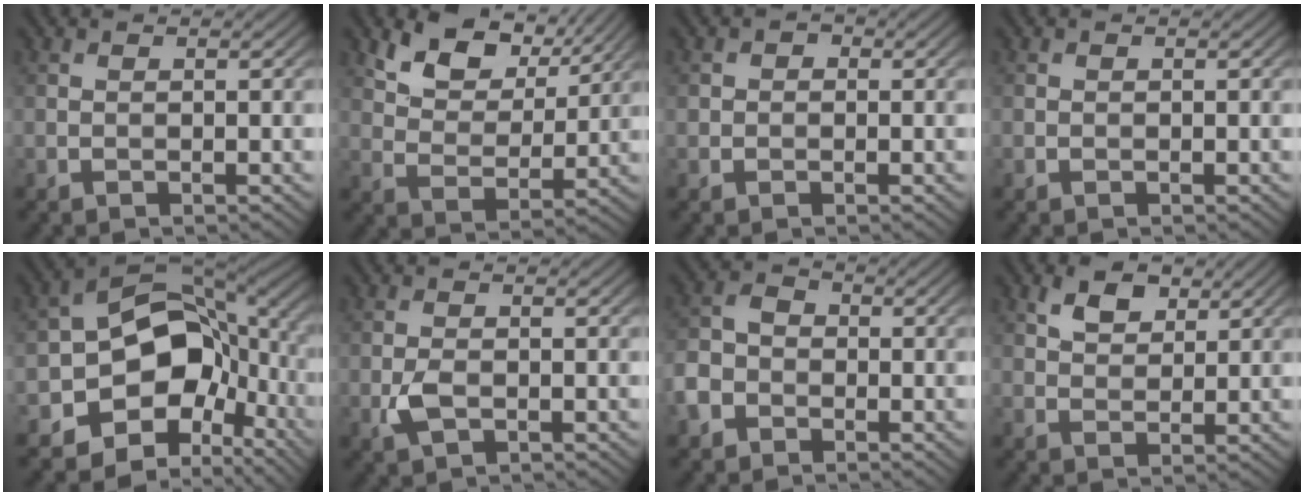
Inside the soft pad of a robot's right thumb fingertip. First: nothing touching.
{"total": 8.5, "force": [5.3, 4.6, 4.8], "torque": [-0.103, -0.005, 0.095]}
{"total": 1.8, "force": [0.3, 1.7, 0.5], "torque": [-0.006, -0.001, -0.001]}
{"total": 0.0}
{"total": 13.5, "force": [-3.5, 9.5, 8.9], "torque": [-0.148, -0.018, -0.071]}
{"total": 2.6, "force": [-0.8, 1.4, 2.0], "torque": [-0.047, -0.004, -0.017]}
{"total": 4.7, "force": [-2.4, 3.5, 1.9], "torque": [-0.053, 0.000, -0.063]}
{"total": 3.7, "force": [2.3, 2.1, 2.1], "torque": [-0.046, 0.002, 0.042]}